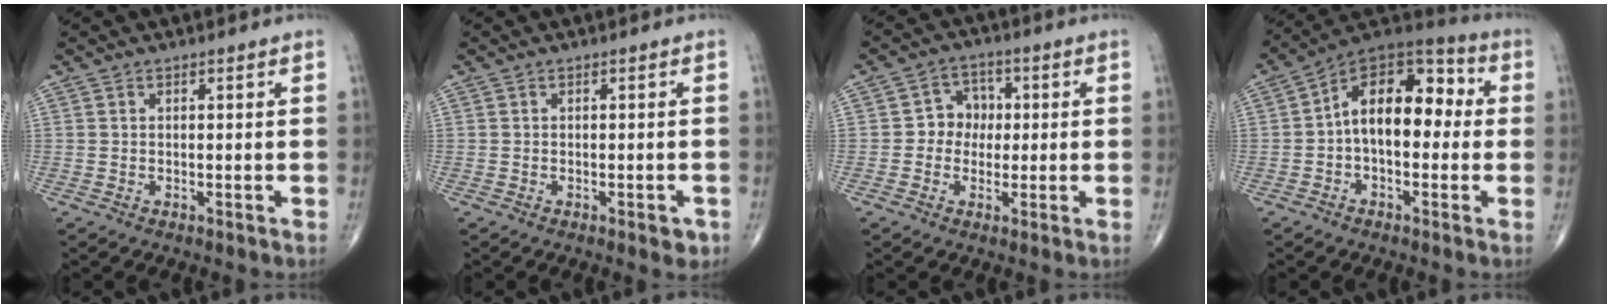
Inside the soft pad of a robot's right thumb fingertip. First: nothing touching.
{"total": 2.2, "force": [-0.8, 0.9, 1.8], "torque": [-0.011, 0.000, -0.009]}
{"total": 5.6, "force": [0.0, 5.0, 2.4], "torque": [-0.001, 0.013, -0.013]}
{"total": 15.2, "force": [0.4, 9.0, 12.3], "torque": [-0.154, 0.049, -0.008]}